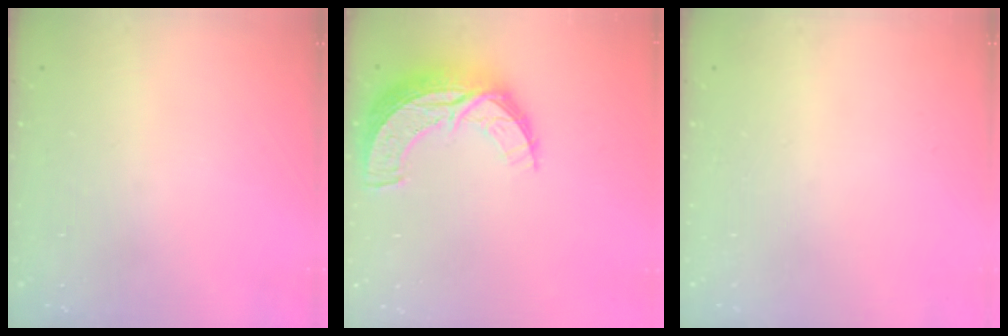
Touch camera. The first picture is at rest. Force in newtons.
{"total": 12.8, "press": 12.7, "slide": 1.0}
{"total": 0.0}